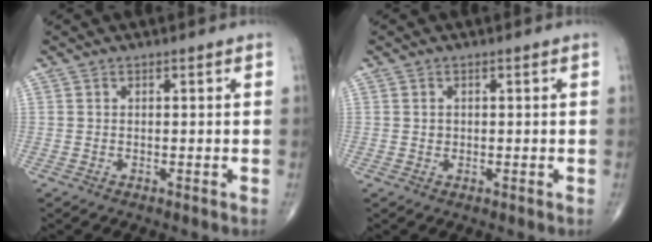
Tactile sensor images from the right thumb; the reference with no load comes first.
{"total": 0.9, "force": [0.1, 0.8, 0.4], "torque": [-0.006, 0.001, 0.003]}